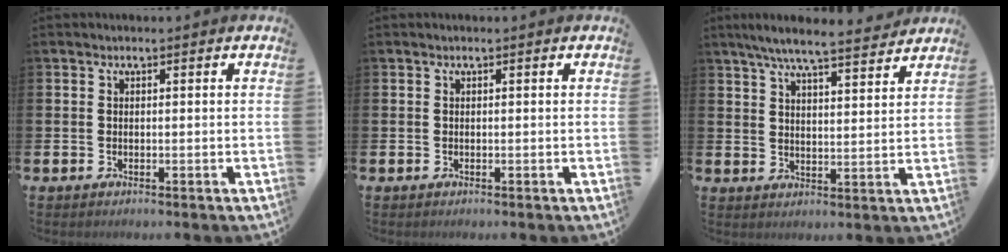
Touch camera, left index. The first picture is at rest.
{"total": 0.0}
{"total": 6.9, "force": [6.4, 0.5, 2.5], "torque": [-0.055, -0.034, 0.109]}